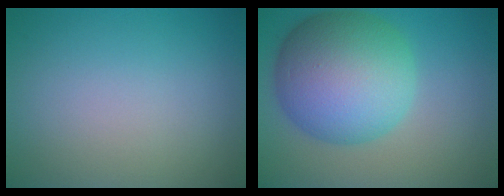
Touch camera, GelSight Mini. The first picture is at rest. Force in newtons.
{"total": 11.4, "press": 11.4, "slide": 0.3}